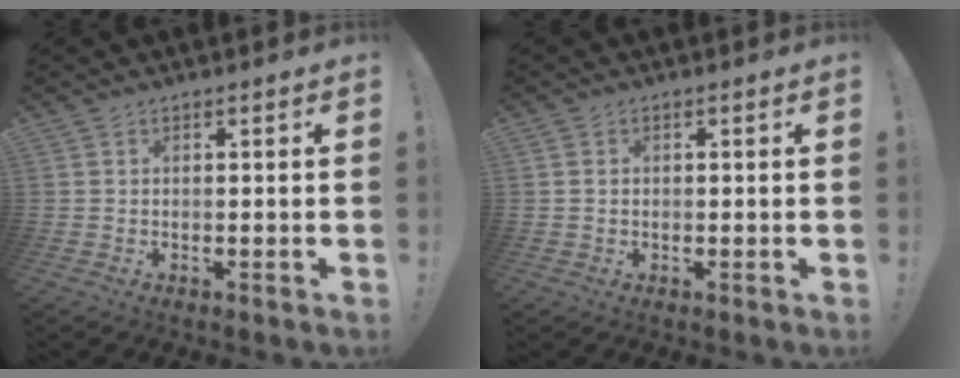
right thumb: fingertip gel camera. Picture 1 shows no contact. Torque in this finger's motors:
{"motor_torque": [-0.13, -0.27, 0.07, 0.13, 0.01]}